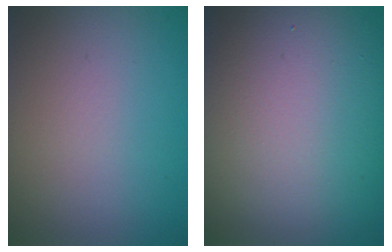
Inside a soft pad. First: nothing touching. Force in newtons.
{"total": 17.8, "press": 17.7, "slide": 1.7}